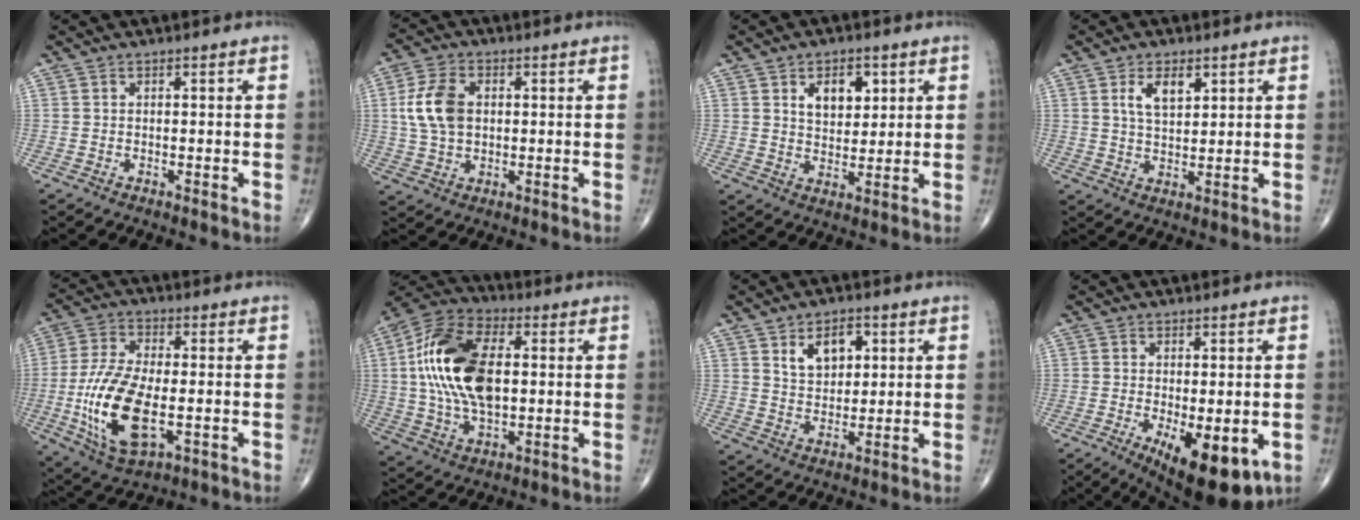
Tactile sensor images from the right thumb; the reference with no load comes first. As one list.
[{"total": 8.9, "force": [1.2, 5.8, 6.6], "torque": [-0.130, 0.005, 0.025]}, {"total": 7.3, "force": [2.9, 4.5, 4.9], "torque": [-0.050, -0.016, 0.048]}, {"total": 5.7, "force": [2.5, 2.9, 4.2], "torque": [-0.066, -0.013, 0.049]}, {"total": 16.2, "force": [-3.2, 7.4, 14.1], "torque": [-0.284, -0.003, -0.050]}, {"total": 19.4, "force": [1.8, 10.7, 16.1], "torque": [-0.317, 0.013, 0.030]}, {"total": 7.3, "force": [3.0, 4.7, 4.8], "torque": [-0.053, -0.016, 0.053]}, {"total": 13.2, "force": [-4.7, 5.4, 11.1], "torque": [-0.157, -0.019, -0.057]}]